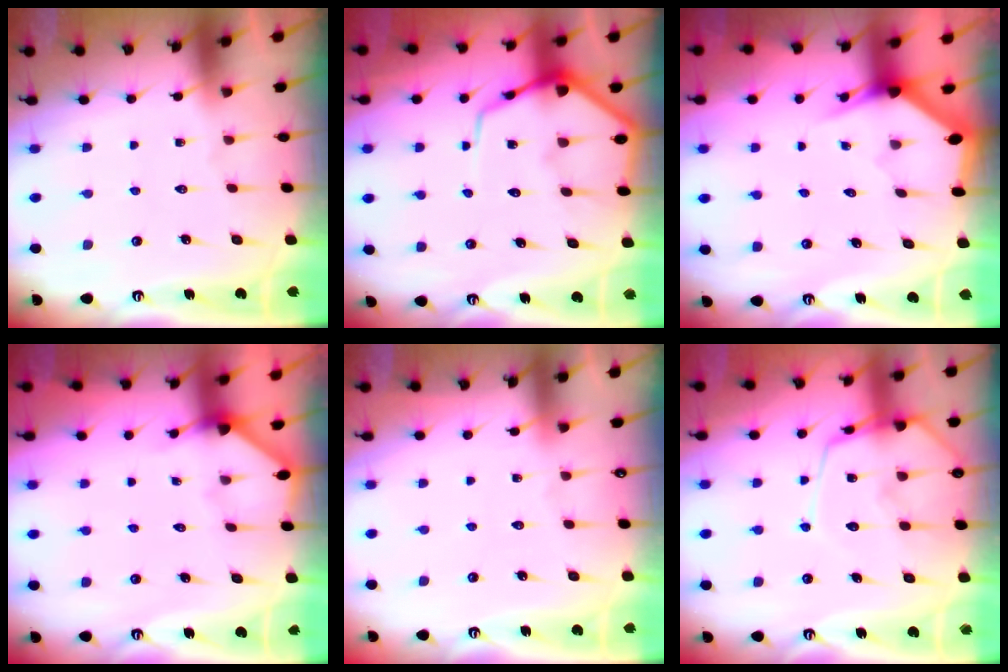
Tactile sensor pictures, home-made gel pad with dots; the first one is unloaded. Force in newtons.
{"total": 9.4, "press": 9.3, "slide": 0.9}
{"total": 2.9, "press": 2.9, "slide": 0.1}
{"total": 2.6, "press": 2.6, "slide": 0.4}
{"total": 3.3, "press": 3.3, "slide": 0.6}
{"total": 11.9, "press": 11.9, "slide": 1.0}